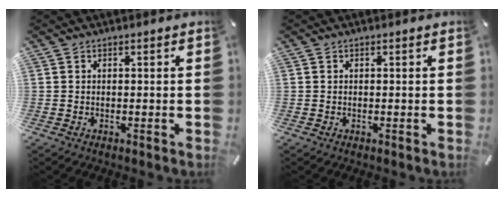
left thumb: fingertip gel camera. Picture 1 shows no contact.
{"total": 0.0}